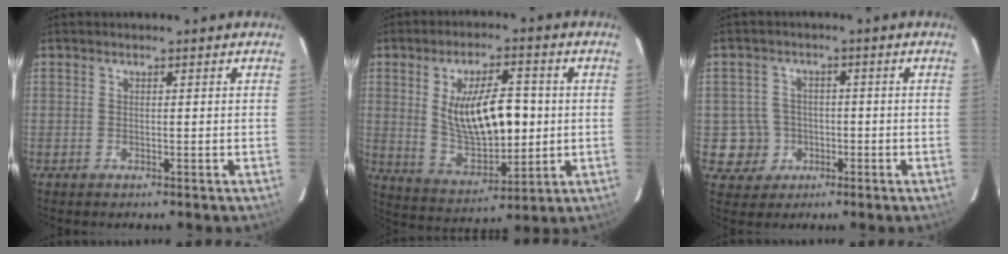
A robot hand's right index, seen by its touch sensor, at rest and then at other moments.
{"total": 14.7, "force": [1.5, 6.3, 13.2], "torque": [-0.238, -0.006, 0.046]}
{"total": 5.9, "force": [-1.4, 5.7, 0.4], "torque": [-0.019, 0.026, -0.014]}